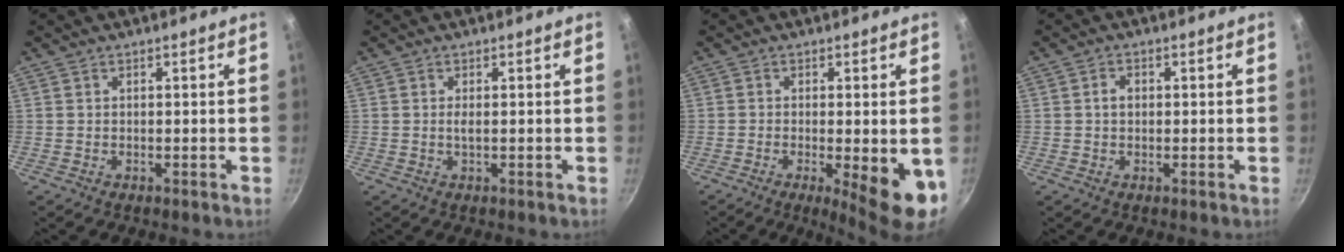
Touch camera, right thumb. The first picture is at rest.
{"total": 1.0, "force": [0.0, 0.2, 1.0], "torque": [-0.022, -0.002, 0.000]}
{"total": 12.9, "force": [-3.4, 3.8, 11.8], "torque": [-0.145, -0.005, -0.038]}
{"total": 2.0, "force": [0.1, 1.5, 1.3], "torque": [-0.015, 0.006, 0.002]}